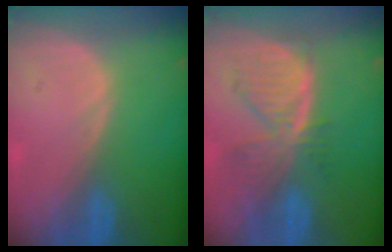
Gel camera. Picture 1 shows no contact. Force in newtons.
{"total": 7.8, "press": 6.8, "slide": 3.9}